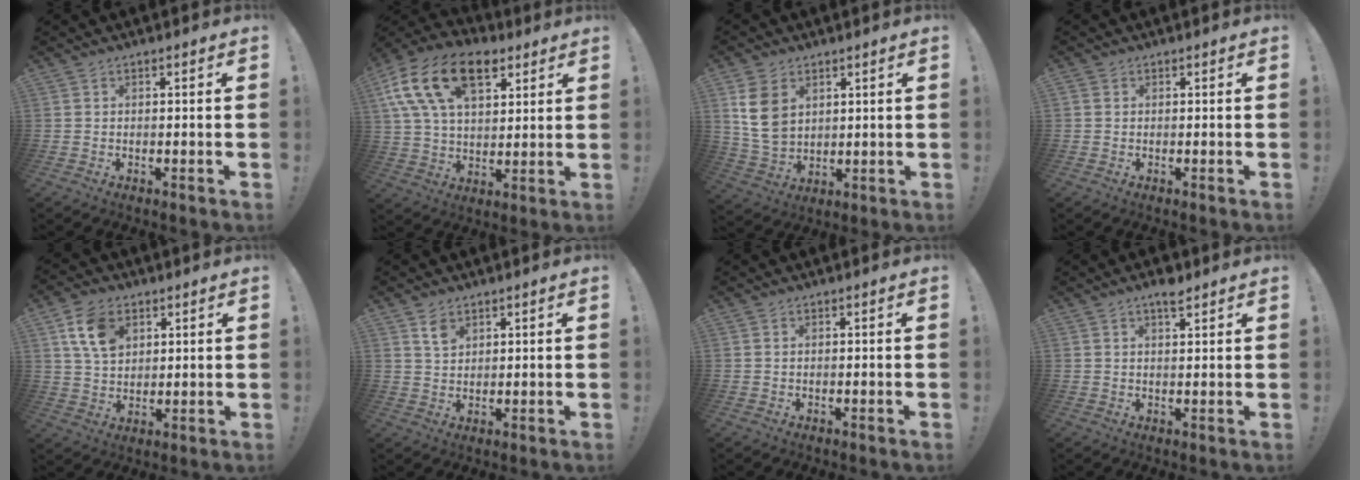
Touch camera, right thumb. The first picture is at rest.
{"total": 20.7, "force": [9.7, 12.6, 13.3], "torque": [-0.234, -0.029, 0.174]}
{"total": 11.0, "force": [4.2, 8.2, 6.0], "torque": [-0.110, -0.010, 0.086]}
{"total": 0.6, "force": [0.2, 0.6, 0.1], "torque": [-0.002, 0.002, 0.005]}
{"total": 11.5, "force": [5.2, 8.1, 6.4], "torque": [-0.107, -0.004, 0.103]}
{"total": 4.7, "force": [3.1, 3.0, 1.9], "torque": [-0.031, -0.012, 0.057]}
{"total": 0.0}
{"total": 3.9, "force": [2.8, 0.8, 2.5], "torque": [-0.032, -0.017, 0.044]}